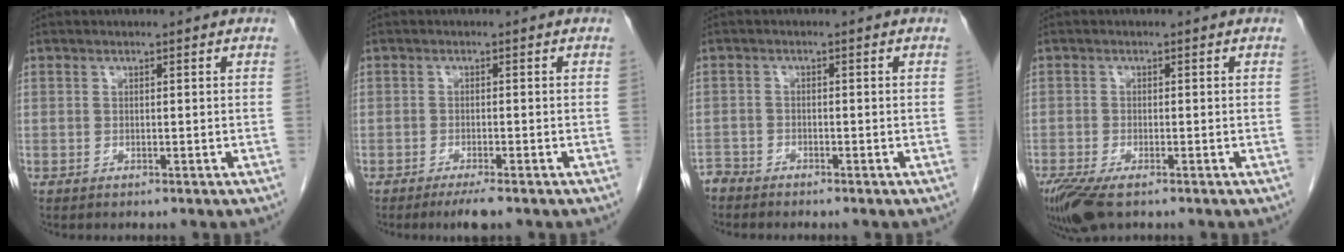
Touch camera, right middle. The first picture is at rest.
{"total": 3.0, "force": [-2.2, 0.2, 2.1], "torque": [-0.033, -0.006, -0.036]}
{"total": 2.1, "force": [-2.0, 0.3, -0.4], "torque": [0.009, -0.006, -0.041]}
{"total": 6.6, "force": [-4.4, 1.9, 4.5], "torque": [-0.086, -0.019, -0.079]}